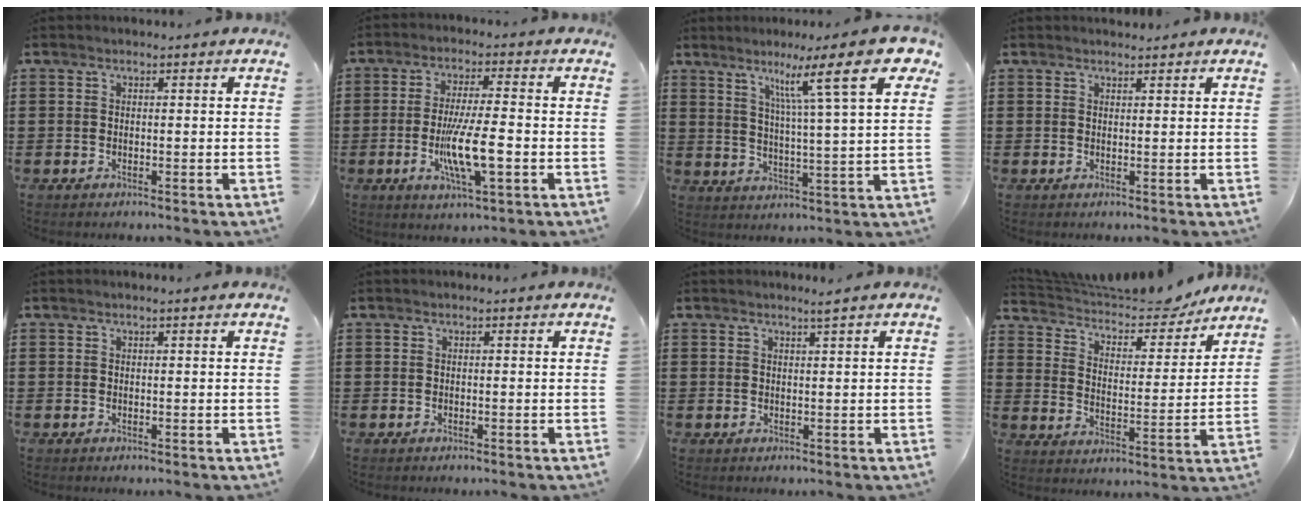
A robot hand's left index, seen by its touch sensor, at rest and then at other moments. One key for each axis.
{"total": 8.5, "fx": -2.1, "fy": 1.4, "fz": 8.2, "tx": -0.161, "ty": -0.012, "tz": -0.041}
{"total": 14.4, "fx": 8.3, "fy": 1.2, "fz": 11.7, "tx": -0.209, "ty": -0.023, "tz": 0.126}
{"total": 1.0, "fx": 1.0, "fy": 0.1, "fz": 0.0, "tx": -0.002, "ty": 0.000, "tz": 0.021}
{"total": 0.0}
{"total": 0.0}
{"total": 1.4, "fx": 1.1, "fy": -0.2, "fz": 0.8, "tx": -0.017, "ty": -0.002, "tz": 0.020}
{"total": 5.6, "fx": 5.1, "fy": 1.7, "fz": 1.3, "tx": -0.055, "ty": -0.033, "tz": 0.085}